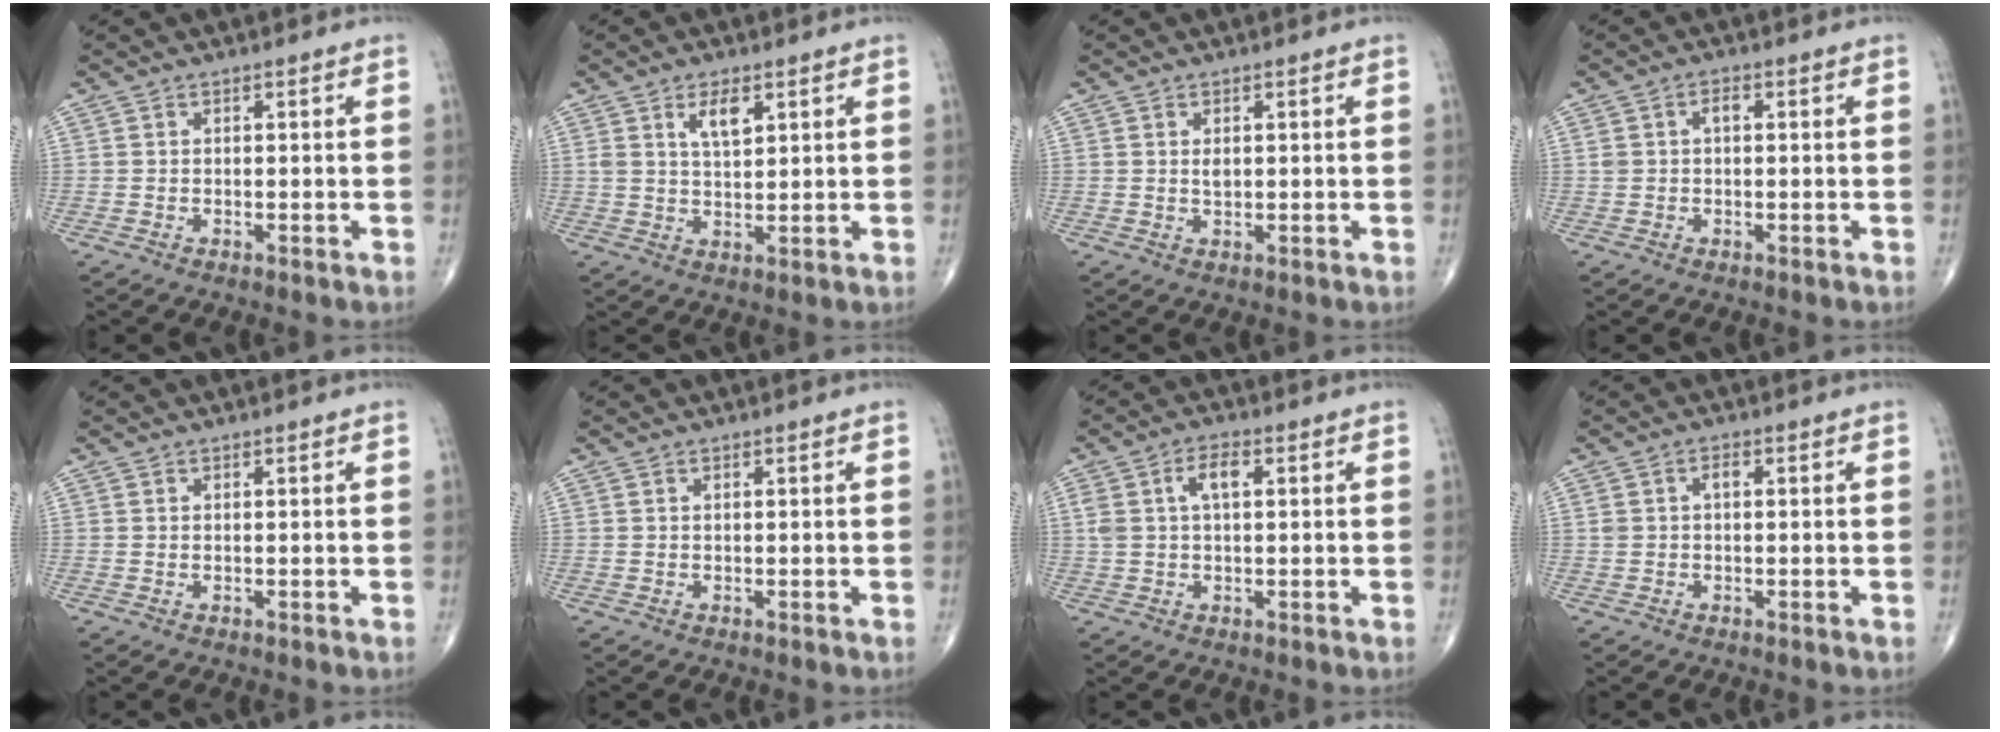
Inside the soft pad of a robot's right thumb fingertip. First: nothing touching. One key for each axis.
{"total": 5.0, "fx": 2.4, "fy": 2.2, "fz": 3.8, "tx": -0.060, "ty": -0.016, "tz": 0.045}
{"total": 1.5, "fx": 0.4, "fy": 0.9, "fz": 1.2, "tx": -0.019, "ty": -0.003, "tz": 0.009}
{"total": 2.5, "fx": 0.4, "fy": 1.5, "fz": 1.9, "tx": -0.037, "ty": 0.011, "tz": 0.009}
{"total": 0.0}
{"total": 0.0}
{"total": 5.2, "fx": 1.5, "fy": 2.5, "fz": 4.3, "tx": -0.090, "ty": 0.014, "tz": 0.029}
{"total": 2.1, "fx": 0.4, "fy": 1.2, "fz": 1.6, "tx": -0.034, "ty": 0.009, "tz": 0.008}